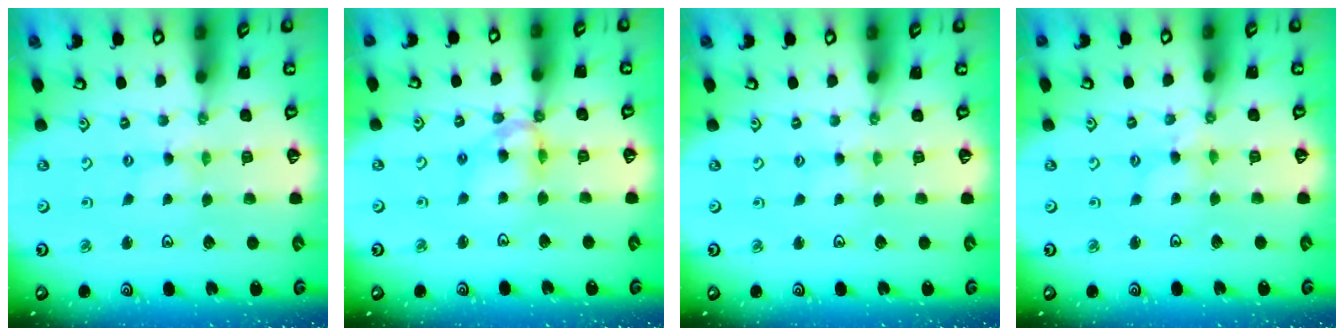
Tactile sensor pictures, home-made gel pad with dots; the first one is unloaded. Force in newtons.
{"total": 10.8, "press": 10.7, "slide": 1.2}
{"total": 1.9, "press": 1.9, "slide": 0.4}
{"total": 3.0, "press": 3.0, "slide": 0.4}